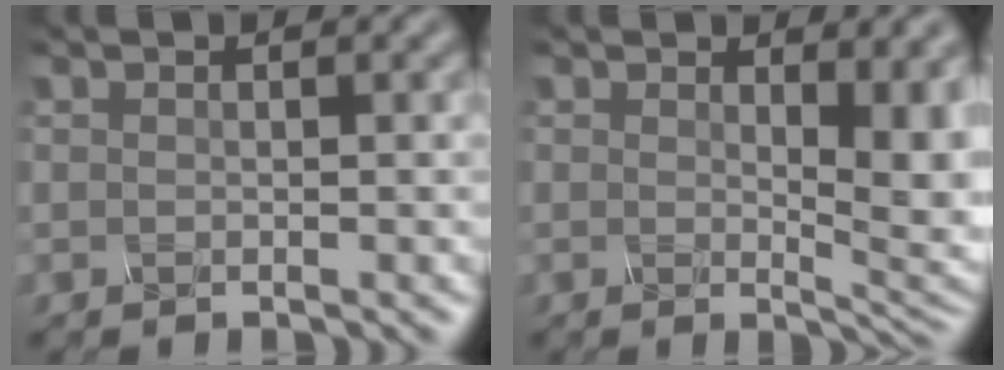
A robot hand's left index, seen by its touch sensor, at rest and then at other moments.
{"total": 6.2, "force": [1.2, 2.1, 5.7], "torque": [-0.063, -0.011, 0.024]}